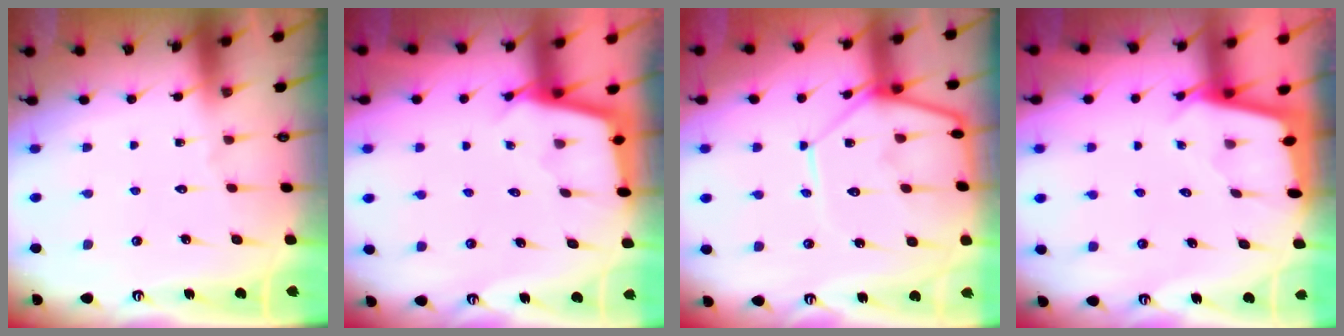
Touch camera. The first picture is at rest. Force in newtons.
{"total": 2.5, "press": 2.5, "slide": 0.2}
{"total": 13.1, "press": 13.1, "slide": 1.0}
{"total": 1.8, "press": 1.8, "slide": 0.2}